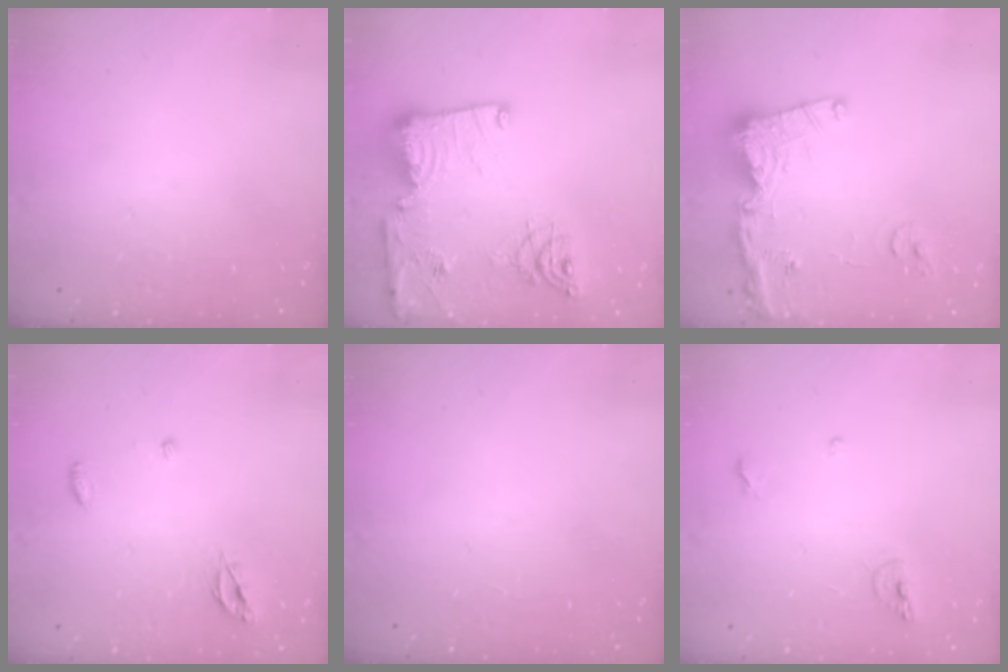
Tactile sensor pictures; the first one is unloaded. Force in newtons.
{"total": 19.2, "press": 19.2, "slide": 1.7}
{"total": 15.8, "press": 15.7, "slide": 1.8}
{"total": 4.4, "press": 4.4, "slide": 0.4}
{"total": 0.0}
{"total": 6.8, "press": 6.6, "slide": 1.2}